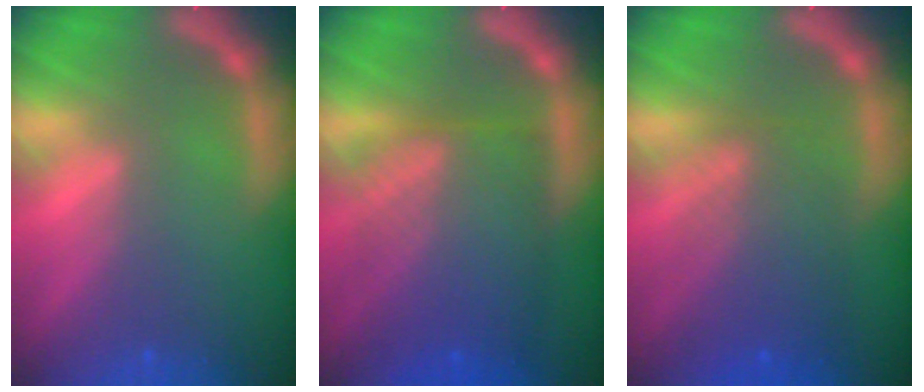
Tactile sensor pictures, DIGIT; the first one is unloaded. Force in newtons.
{"total": 9.5}
{"total": 6.0}